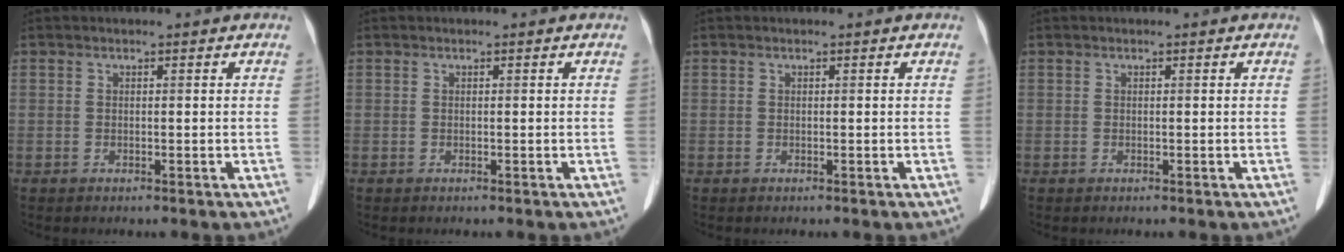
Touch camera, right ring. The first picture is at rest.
{"total": 0.0}
{"total": 0.0}
{"total": 0.0}